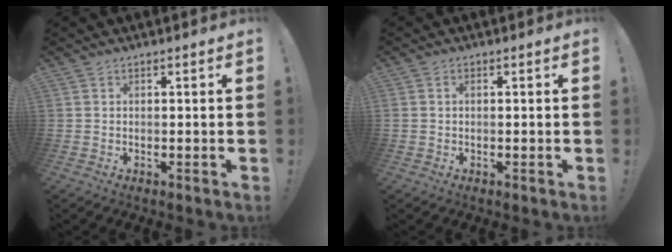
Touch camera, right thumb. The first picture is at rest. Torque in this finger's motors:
{"motor_torque": [-0.62, -0.19, -0.40, 0.50, 0.05]}